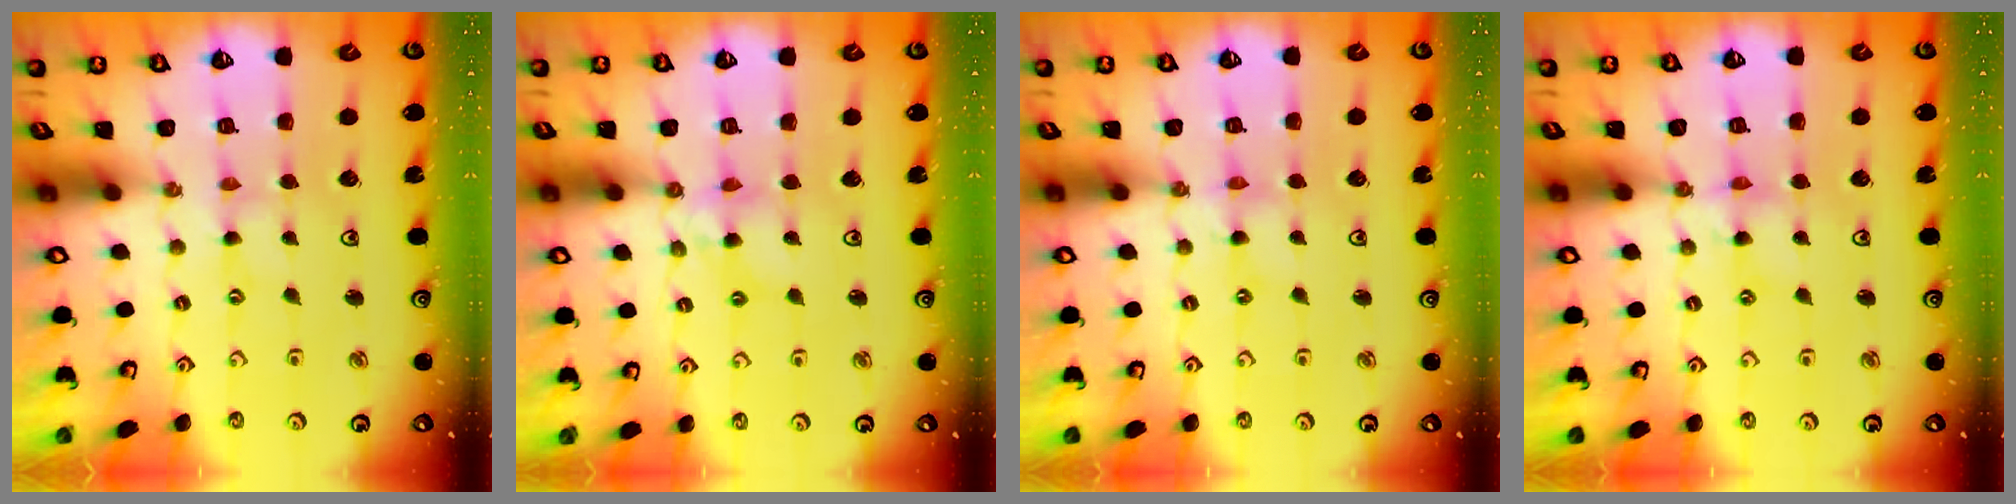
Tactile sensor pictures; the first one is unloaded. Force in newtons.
{"total": 5.7, "press": 5.7, "slide": 0.5}
{"total": 0.0}
{"total": 1.7, "press": 1.7, "slide": 0.2}